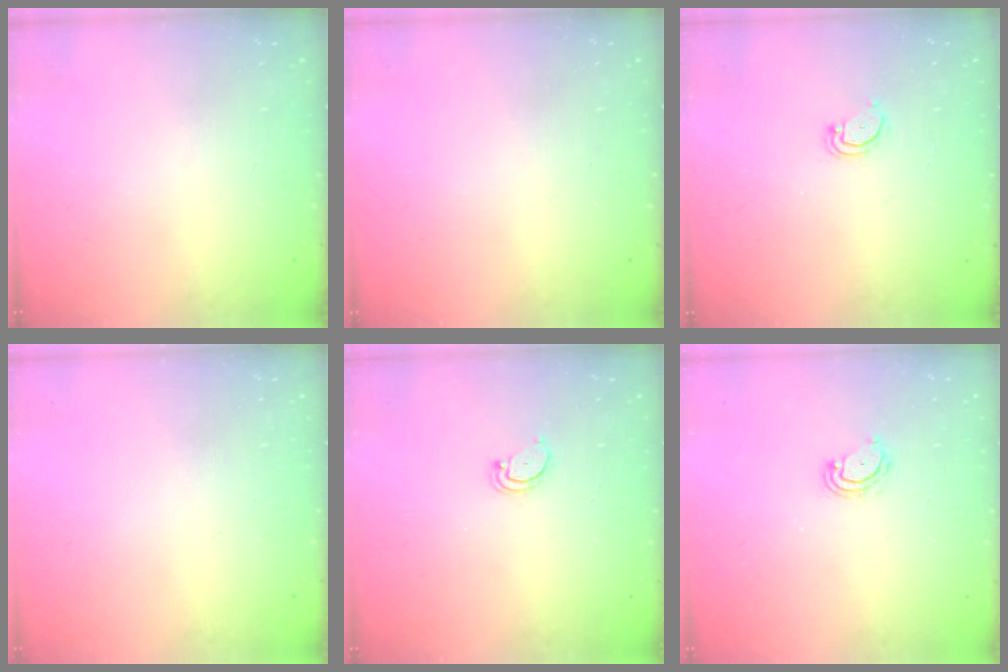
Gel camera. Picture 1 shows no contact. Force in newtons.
{"total": 0.0}
{"total": 3.4, "press": 3.4, "slide": 0.2}
{"total": 0.0}
{"total": 2.7, "press": 2.7, "slide": 0.3}
{"total": 4.0, "press": 4.0, "slide": 0.3}